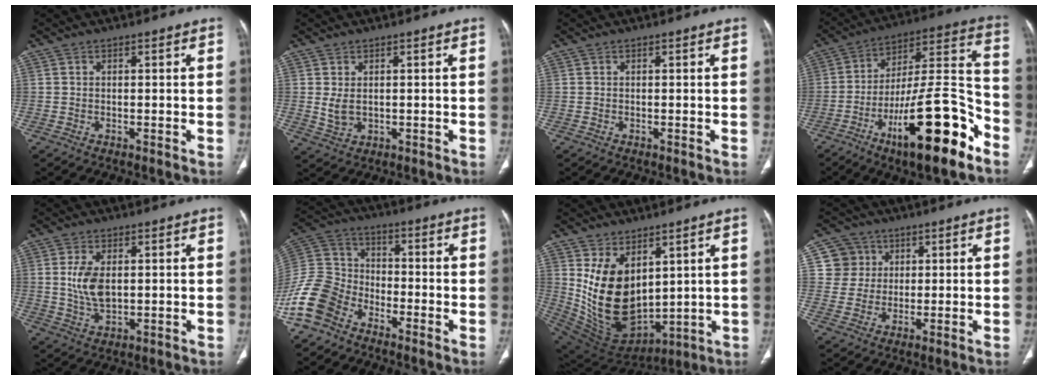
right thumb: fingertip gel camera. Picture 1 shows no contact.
{"total": 3.1, "force": [0.4, 2.1, 2.2], "torque": [-0.038, -0.006, 0.017]}
{"total": 0.0}
{"total": 24.4, "force": [-12.7, 6.4, 19.8], "torque": [-0.302, 0.075, -0.205]}
{"total": 6.8, "force": [1.0, 3.8, 5.6], "torque": [-0.109, -0.007, 0.024]}
{"total": 11.9, "force": [-7.6, 7.8, 4.7], "torque": [-0.090, 0.049, -0.162]}
{"total": 17.2, "force": [4.5, 11.0, 12.5], "torque": [-0.194, -0.042, 0.123]}
{"total": 6.5, "force": [2.0, 6.2, 0.4], "torque": [0.028, -0.002, 0.034]}